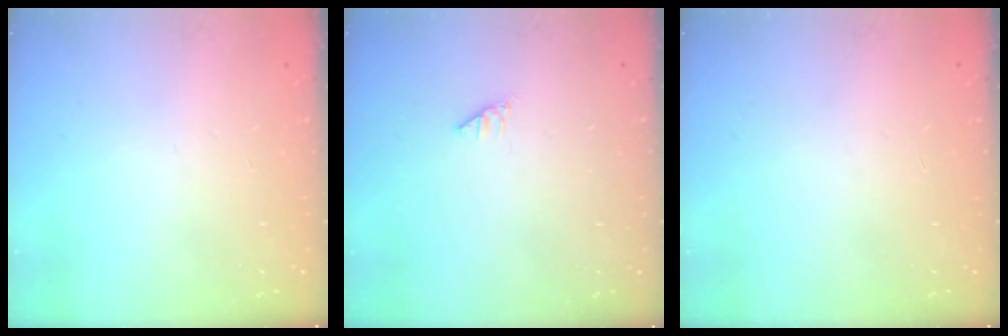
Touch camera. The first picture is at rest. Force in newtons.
{"total": 0.0}
{"total": 0.0}